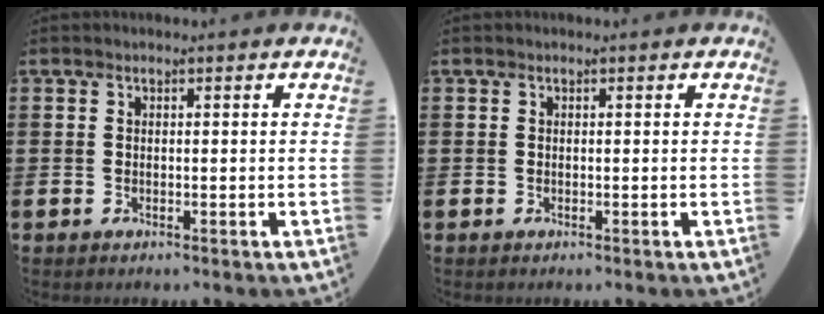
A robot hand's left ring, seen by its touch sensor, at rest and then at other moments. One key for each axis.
{"total": 0.0}